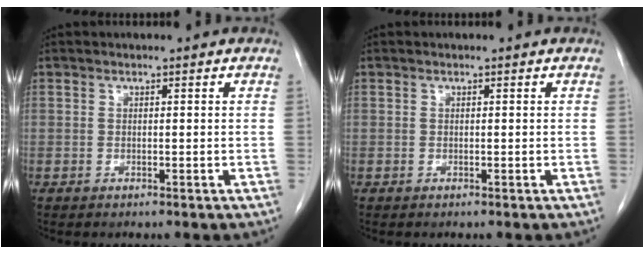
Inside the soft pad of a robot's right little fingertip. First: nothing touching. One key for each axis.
{"total": 0.0}